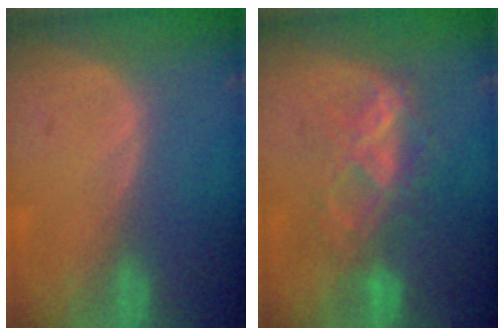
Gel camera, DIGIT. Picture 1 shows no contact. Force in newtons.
{"total": 6.8, "press": 6.7, "slide": 1.5}